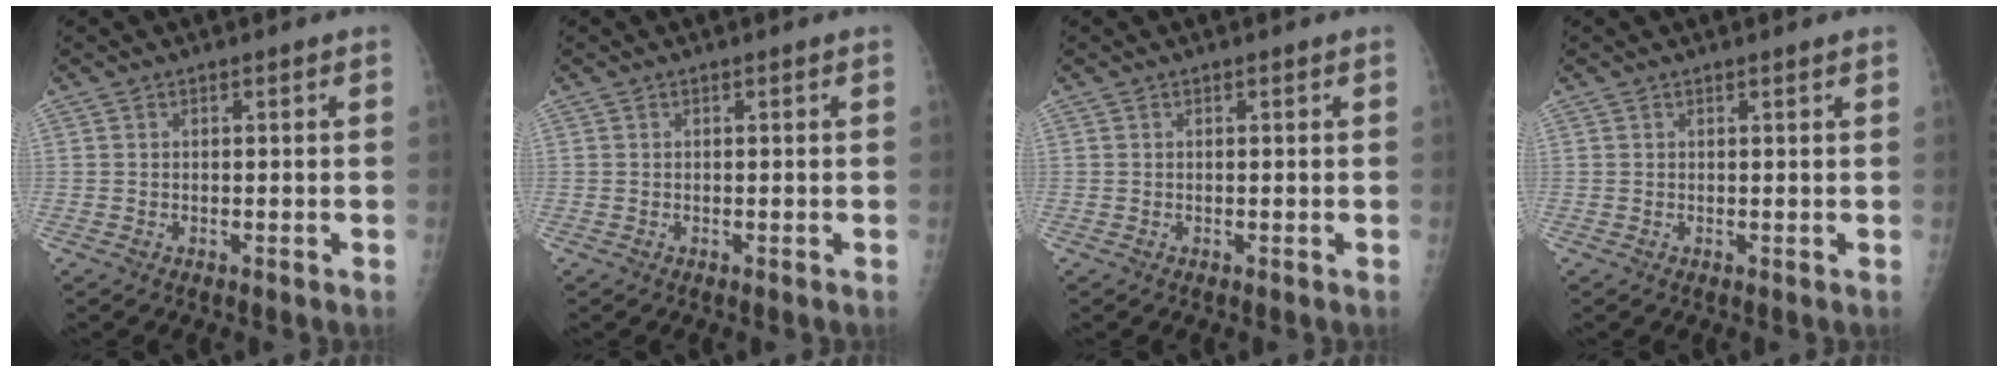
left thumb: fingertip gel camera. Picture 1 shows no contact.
{"total": 0.0}
{"total": 0.0}
{"total": 0.8, "force": [0.6, -0.1, 0.4], "torque": [-0.010, 0.001, 0.012]}